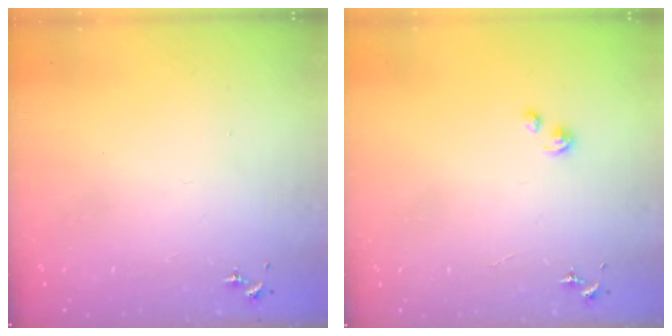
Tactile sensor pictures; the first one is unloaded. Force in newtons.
{"total": 1.9, "press": 1.9, "slide": 0.2}